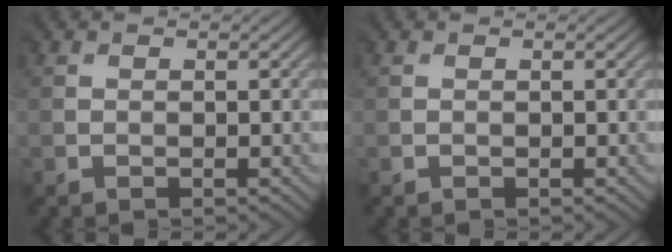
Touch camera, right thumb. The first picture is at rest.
{"total": 0.0}